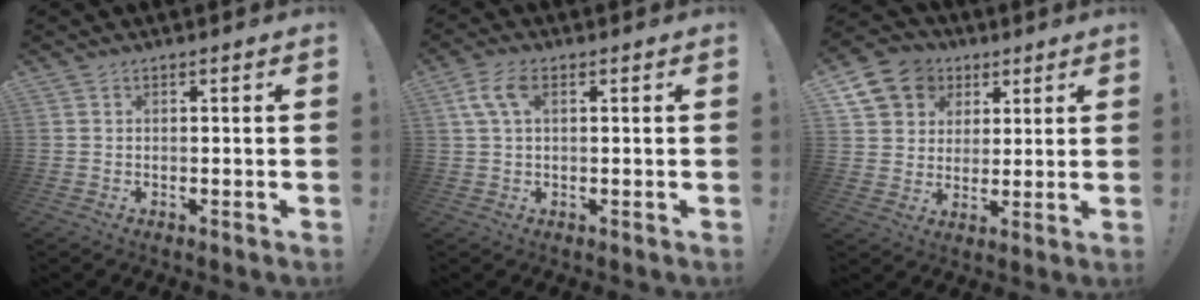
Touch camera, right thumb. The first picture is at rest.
{"total": 6.2, "force": [1.9, 3.3, 4.9], "torque": [-0.098, 0.006, 0.034]}
{"total": 12.2, "force": [5.5, 10.0, 4.2], "torque": [-0.066, -0.026, 0.113]}